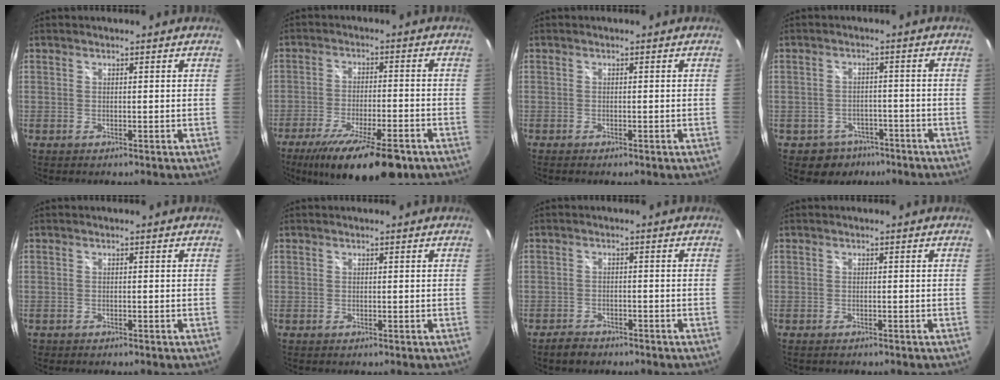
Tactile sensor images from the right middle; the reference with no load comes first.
{"total": 17.6, "force": [-12.2, 4.8, 11.8], "torque": [-0.214, -0.048, -0.188]}
{"total": 1.5, "force": [-1.1, 0.4, 1.0], "torque": [-0.016, -0.008, -0.015]}
{"total": 6.2, "force": [-4.1, 4.6, 0.9], "torque": [-0.031, 0.013, -0.051]}
{"total": 0.8, "force": [-0.6, 0.4, 0.1], "torque": [-0.007, -0.004, -0.010]}
{"total": 0.0}
{"total": 3.5, "force": [-2.9, 1.7, 0.9], "torque": [-0.029, 0.000, -0.047]}
{"total": 1.1, "force": [-1.0, 0.4, 0.3], "torque": [-0.009, -0.006, -0.015]}